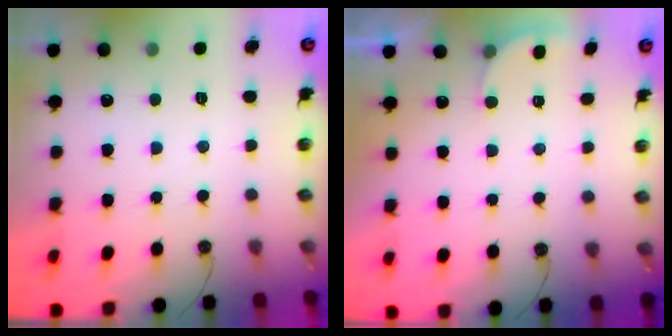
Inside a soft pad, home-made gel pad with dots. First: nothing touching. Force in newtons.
{"total": 2.5, "press": 2.4, "slide": 0.7}